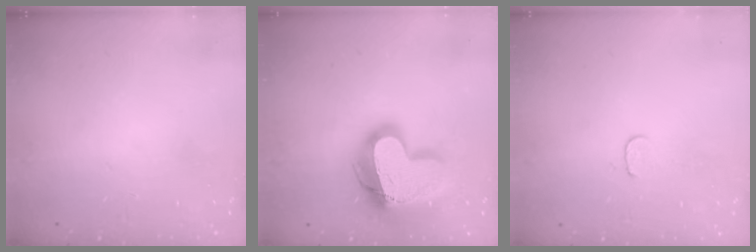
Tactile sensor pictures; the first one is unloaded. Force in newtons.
{"total": 21.0, "press": 20.9, "slide": 1.9}
{"total": 3.5, "press": 3.5, "slide": 0.4}